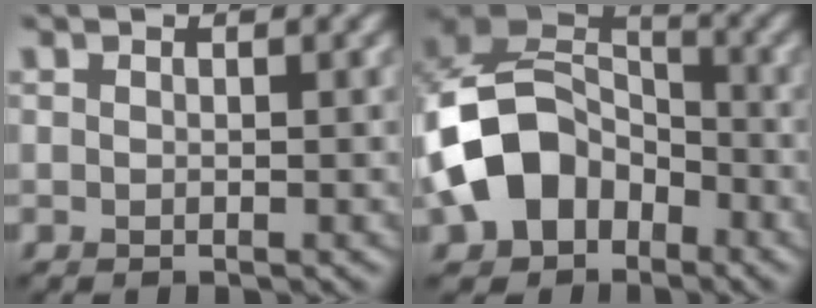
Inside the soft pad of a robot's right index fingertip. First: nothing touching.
{"total": 9.7, "force": [-3.2, 7.3, 5.5], "torque": [-0.106, -0.001, -0.074]}